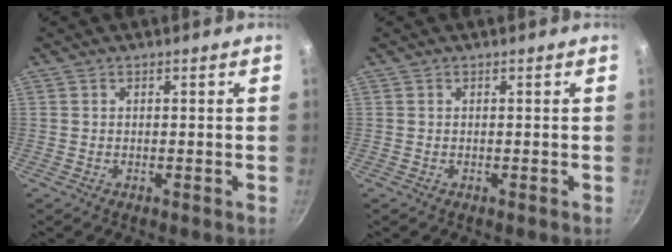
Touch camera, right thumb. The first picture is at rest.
{"total": 0.0}